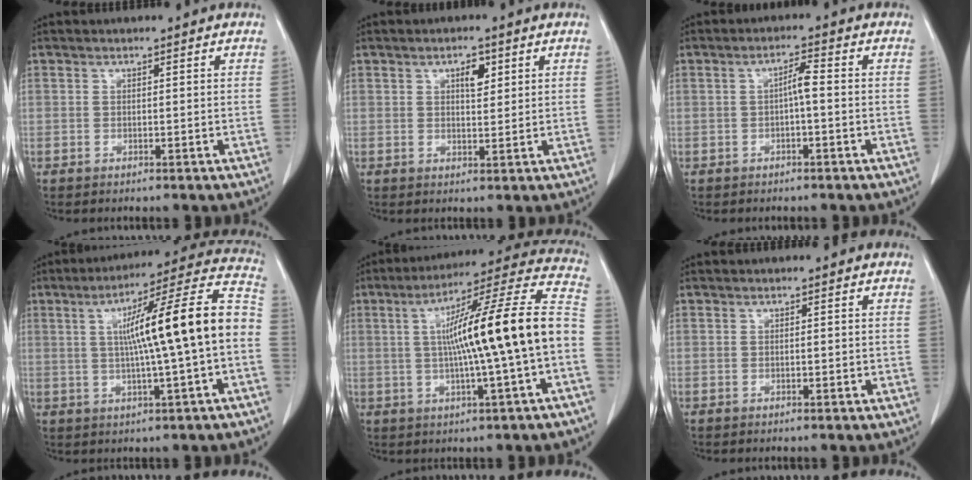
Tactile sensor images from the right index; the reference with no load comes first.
{"total": 3.8, "force": [1.6, 1.7, 2.9], "torque": [-0.051, 0.003, 0.028]}
{"total": 3.2, "force": [-0.1, 0.7, 3.1], "torque": [-0.059, 0.011, 0.001]}
{"total": 17.9, "force": [0.1, 0.8, 17.9], "torque": [-0.267, 0.036, 0.000]}
{"total": 20.4, "force": [-0.9, 0.6, 20.4], "torque": [-0.299, 0.038, -0.016]}
{"total": 0.9, "force": [-0.1, 0.5, 0.7], "torque": [-0.022, 0.003, 0.001]}